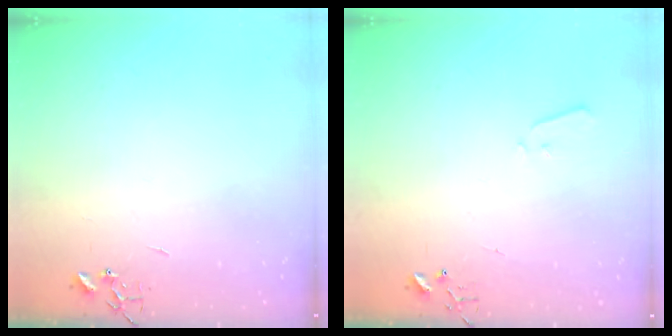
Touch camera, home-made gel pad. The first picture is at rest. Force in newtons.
{"total": 3.4, "press": 3.3, "slide": 0.5}